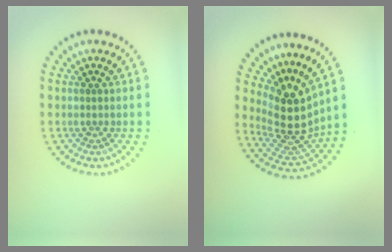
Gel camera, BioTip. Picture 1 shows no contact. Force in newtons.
{"total": 4.8, "press": 3.6, "slide": 3.2}